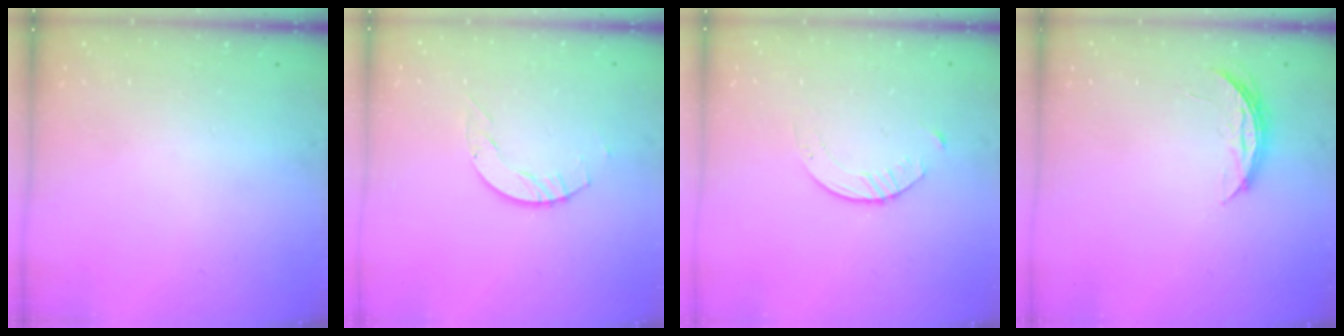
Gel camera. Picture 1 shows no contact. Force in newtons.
{"total": 2.1, "press": 2.1, "slide": 0.3}
{"total": 2.1, "press": 2.0, "slide": 0.3}
{"total": 4.2, "press": 4.2, "slide": 0.5}